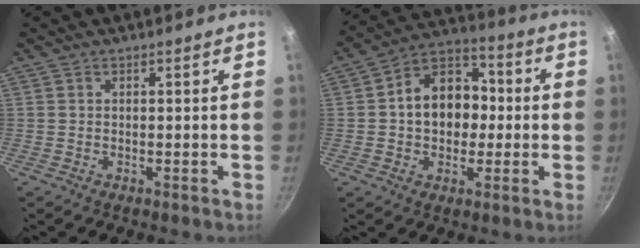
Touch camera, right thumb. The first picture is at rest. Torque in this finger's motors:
{"motor_torque": [-0.40, 0.73, 0.09, 0.13, 0.10]}